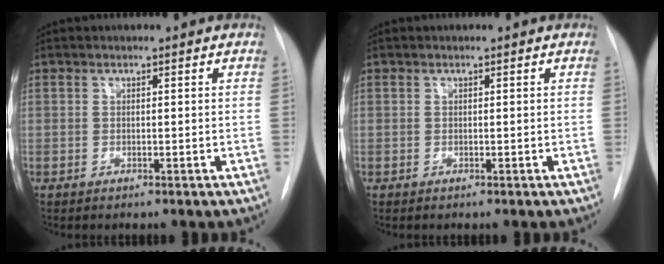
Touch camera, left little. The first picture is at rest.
{"total": 0.0}